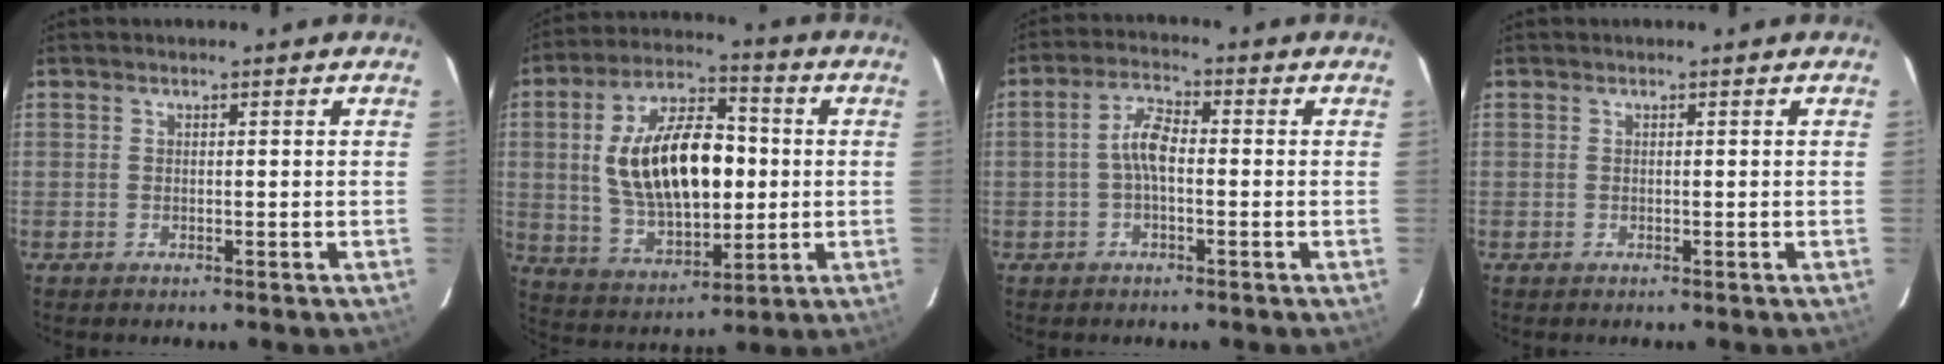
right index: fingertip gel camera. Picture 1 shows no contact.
{"total": 19.5, "force": [1.3, 10.1, 16.6], "torque": [-0.306, 0.018, 0.039]}
{"total": 4.6, "force": [-0.8, 1.8, 4.1], "torque": [-0.087, 0.016, -0.017]}
{"total": 0.0}